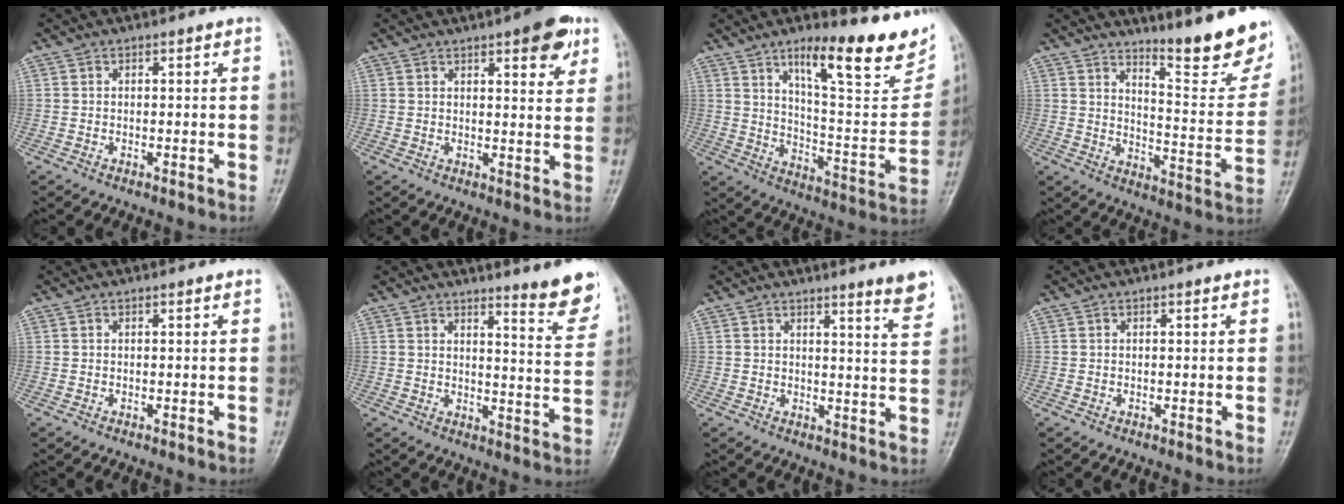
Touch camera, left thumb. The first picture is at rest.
{"total": 8.0, "force": [4.5, 2.5, 6.2], "torque": [-0.062, -0.018, 0.054]}
{"total": 22.7, "force": [14.1, 6.1, 16.7], "torque": [-0.196, -0.063, 0.220]}
{"total": 16.4, "force": [12.5, 2.6, 10.4], "torque": [-0.115, -0.105, 0.182]}
{"total": 0.0}
{"total": 8.7, "force": [6.6, 0.8, 5.6], "torque": [-0.057, -0.058, 0.086]}
{"total": 5.5, "force": [4.1, -0.1, 3.7], "torque": [-0.038, -0.038, 0.050]}
{"total": 0.0}